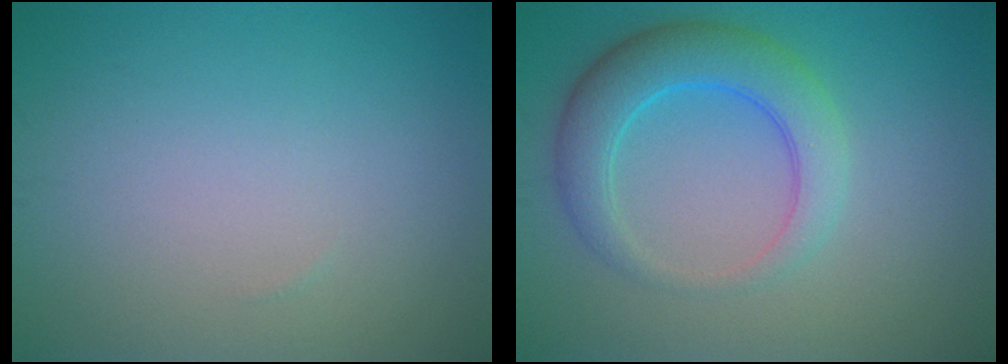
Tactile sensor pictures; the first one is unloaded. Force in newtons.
{"total": 5.0, "press": 5.0, "slide": 0.3}